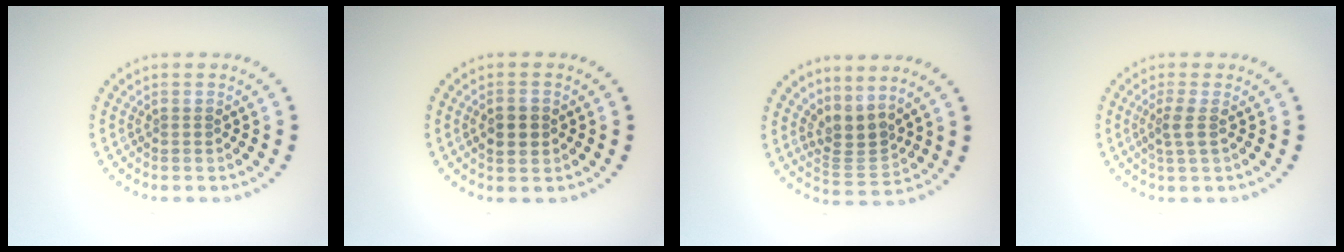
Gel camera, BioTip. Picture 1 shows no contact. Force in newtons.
{"total": 2.5, "press": 2.5, "slide": 0.2}
{"total": 2.9, "press": 2.1, "slide": 1.9}
{"total": 1.6, "press": 1.4, "slide": 0.8}